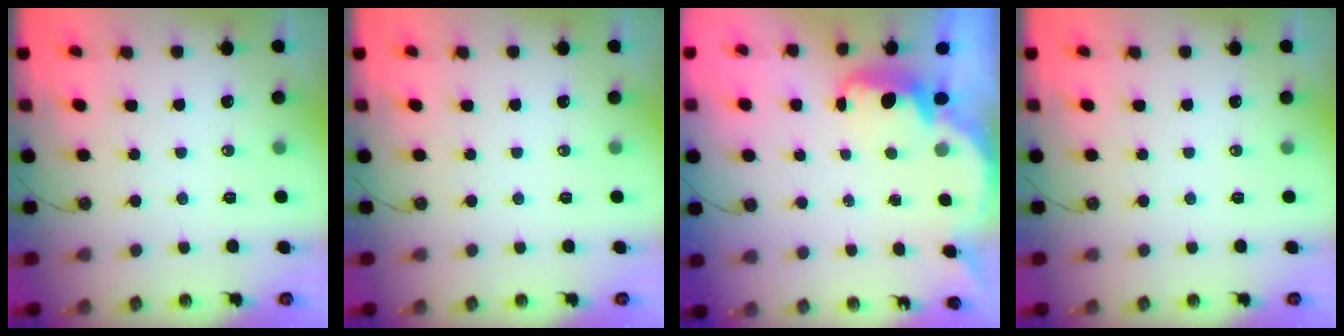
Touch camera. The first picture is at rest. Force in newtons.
{"total": 0.0}
{"total": 2.5, "press": 2.5, "slide": 0.6}
{"total": 0.0}